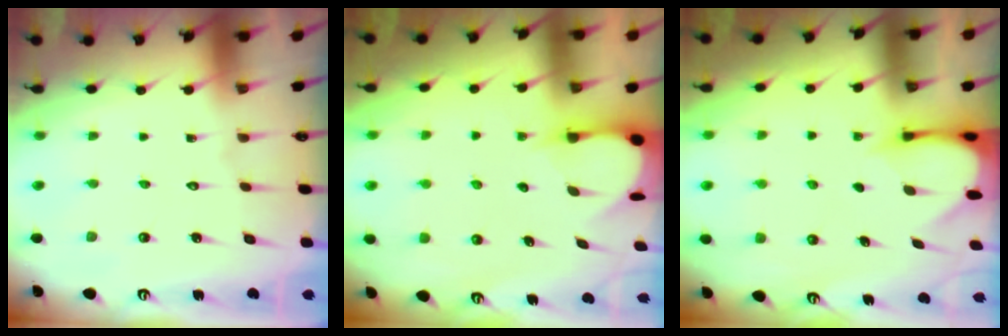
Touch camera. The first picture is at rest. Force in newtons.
{"total": 3.4, "press": 3.4, "slide": 0.3}
{"total": 3.4, "press": 3.3, "slide": 0.3}